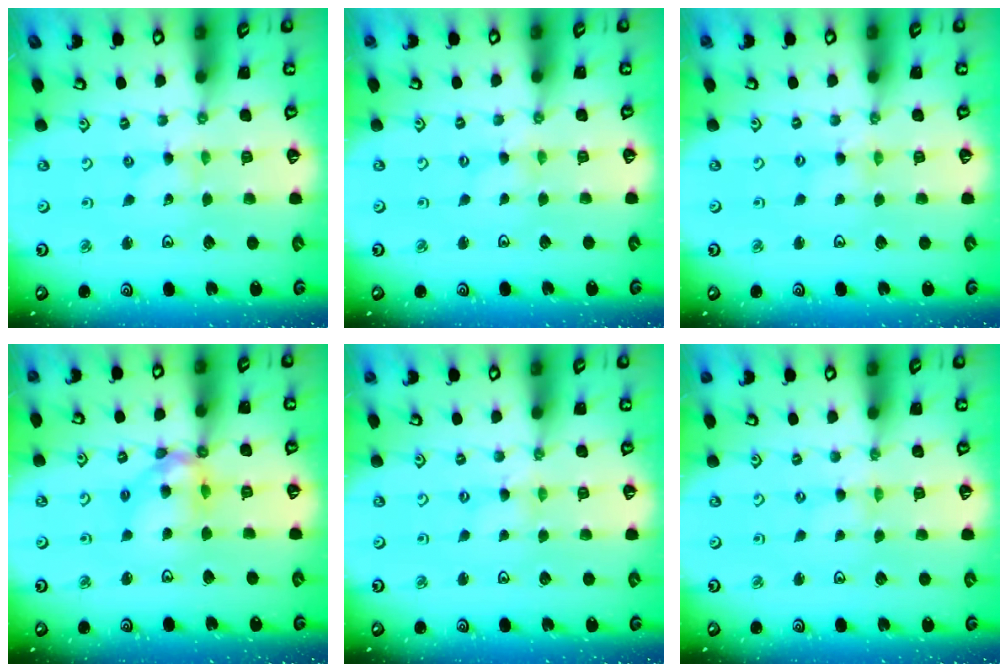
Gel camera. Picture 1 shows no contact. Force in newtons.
{"total": 0.0}
{"total": 1.2, "press": 1.2, "slide": 0.2}
{"total": 11.7, "press": 11.6, "slide": 1.2}
{"total": 0.8, "press": 0.8, "slide": 0.1}
{"total": 0.0}